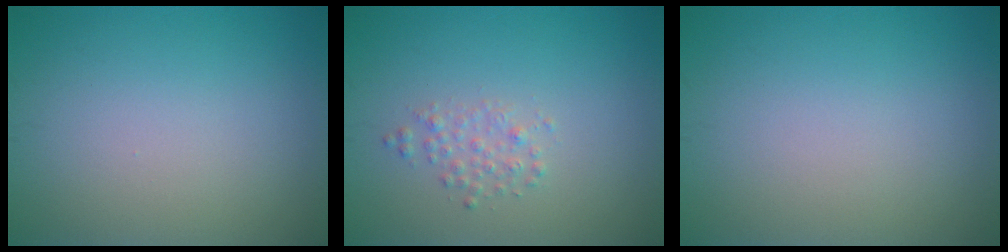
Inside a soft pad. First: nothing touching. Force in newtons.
{"total": 1.4, "press": 1.4, "slide": 0.0}
{"total": 0.0}